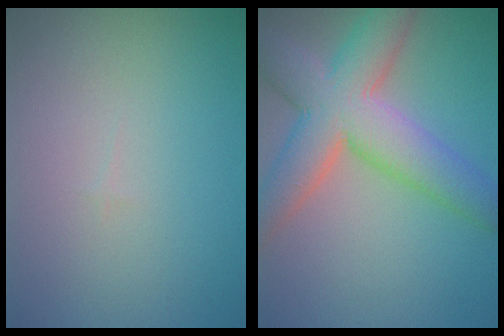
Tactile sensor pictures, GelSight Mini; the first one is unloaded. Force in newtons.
{"total": 8.8, "press": 8.8, "slide": 0.8}